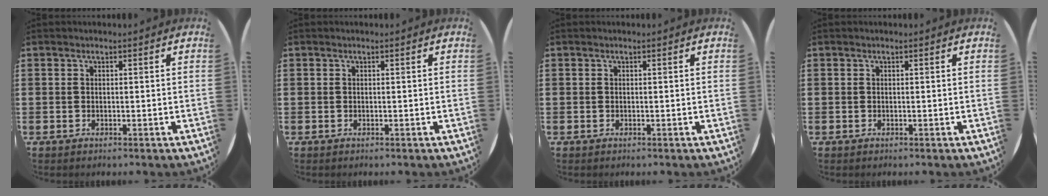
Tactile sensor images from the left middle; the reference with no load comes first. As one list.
[{"total": 0.0}, {"total": 0.0}, {"total": 0.0}]